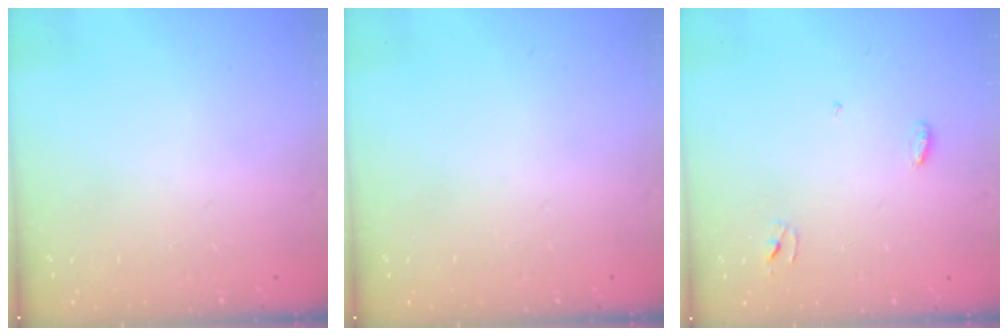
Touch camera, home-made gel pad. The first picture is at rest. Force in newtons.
{"total": 0.0}
{"total": 3.2, "press": 3.2, "slide": 0.3}